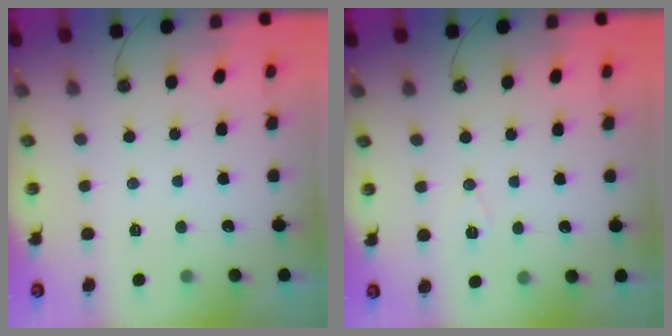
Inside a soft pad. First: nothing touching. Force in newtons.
{"total": 5.3, "press": 3.0, "slide": 4.4}